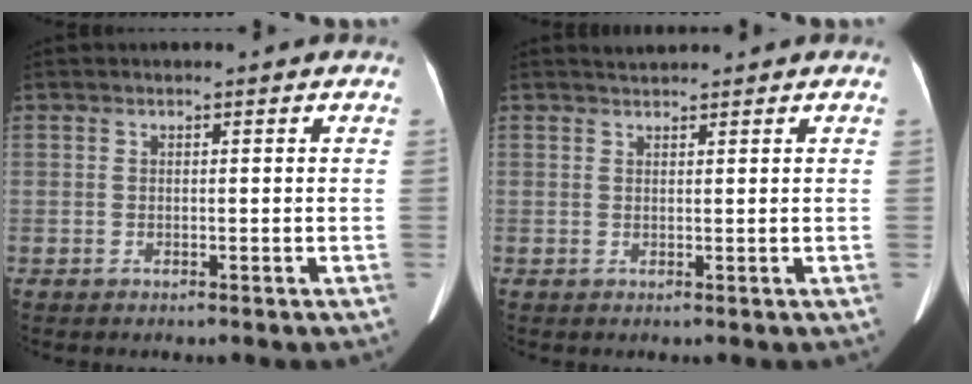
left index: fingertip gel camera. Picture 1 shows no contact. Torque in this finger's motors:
{"motor_torque": [0.23, -0.22, -0.04, 0.02]}